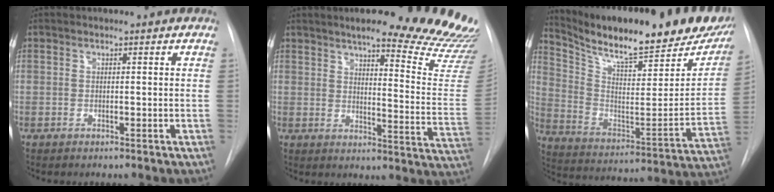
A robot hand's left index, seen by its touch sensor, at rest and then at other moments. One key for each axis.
{"total": 21.4, "fx": 19.2, "fy": 0.7, "fz": 9.5, "tx": -0.118, "ty": -0.108, "tz": 0.219}
{"total": 29.0, "fx": 23.8, "fy": 5.2, "fz": 15.8, "tx": -0.254, "ty": -0.051, "tz": 0.336}